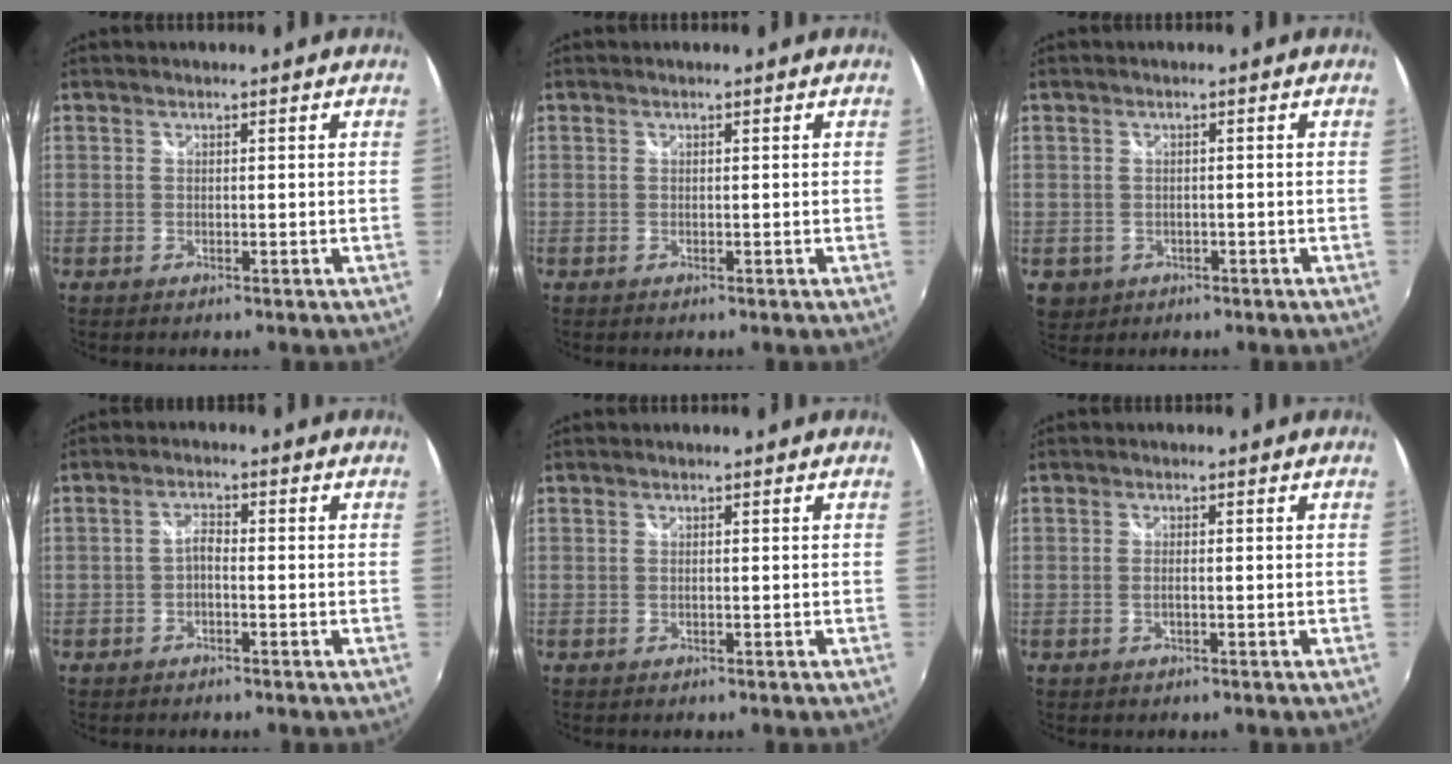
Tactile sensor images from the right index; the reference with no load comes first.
{"total": 0.0}
{"total": 3.5, "force": [-0.8, 3.3, 0.8], "torque": [-0.023, -0.003, -0.004]}
{"total": 1.9, "force": [-1.0, 0.8, 1.3], "torque": [-0.030, 0.005, -0.023]}
{"total": 0.0}
{"total": 1.1, "force": [-0.3, 0.3, 1.0], "torque": [-0.022, 0.000, -0.007]}